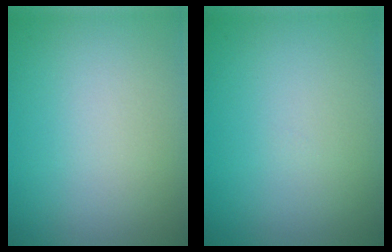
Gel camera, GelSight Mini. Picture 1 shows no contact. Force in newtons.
{"total": 0.0}